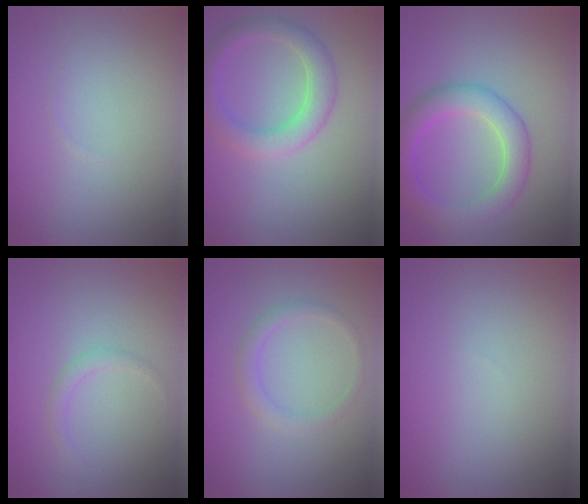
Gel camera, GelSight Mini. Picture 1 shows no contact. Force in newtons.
{"total": 3.7, "press": 3.6, "slide": 0.3}
{"total": 4.6, "press": 4.6, "slide": 0.2}
{"total": 1.0, "press": 1.0, "slide": 0.0}
{"total": 1.7, "press": 1.7, "slide": 0.1}
{"total": 0.0}